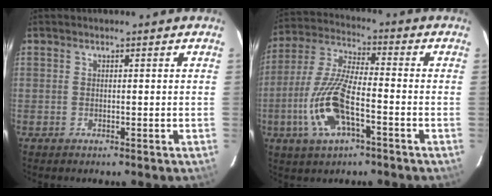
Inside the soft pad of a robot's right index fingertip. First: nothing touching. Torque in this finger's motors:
{"motor_torque": [1.35, -0.80, 0.78, 0.11]}